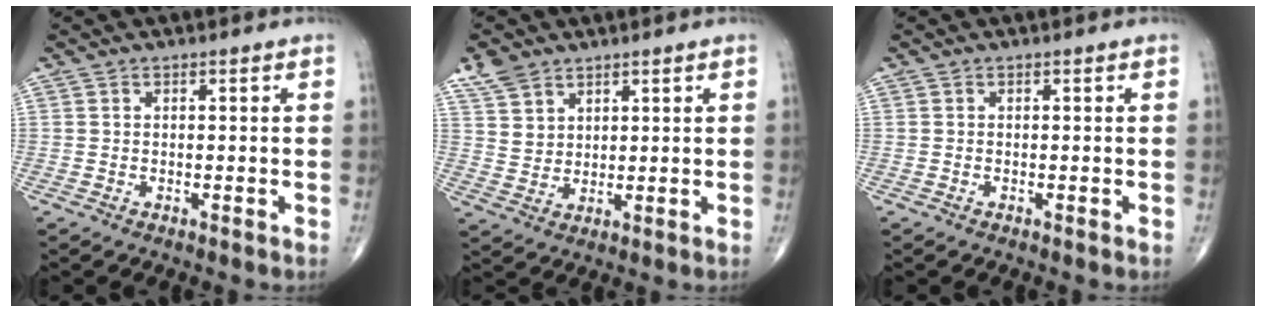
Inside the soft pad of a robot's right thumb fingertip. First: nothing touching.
{"total": 5.9, "force": [4.2, 3.7, 1.9], "torque": [-0.027, -0.017, 0.090]}
{"total": 0.0}